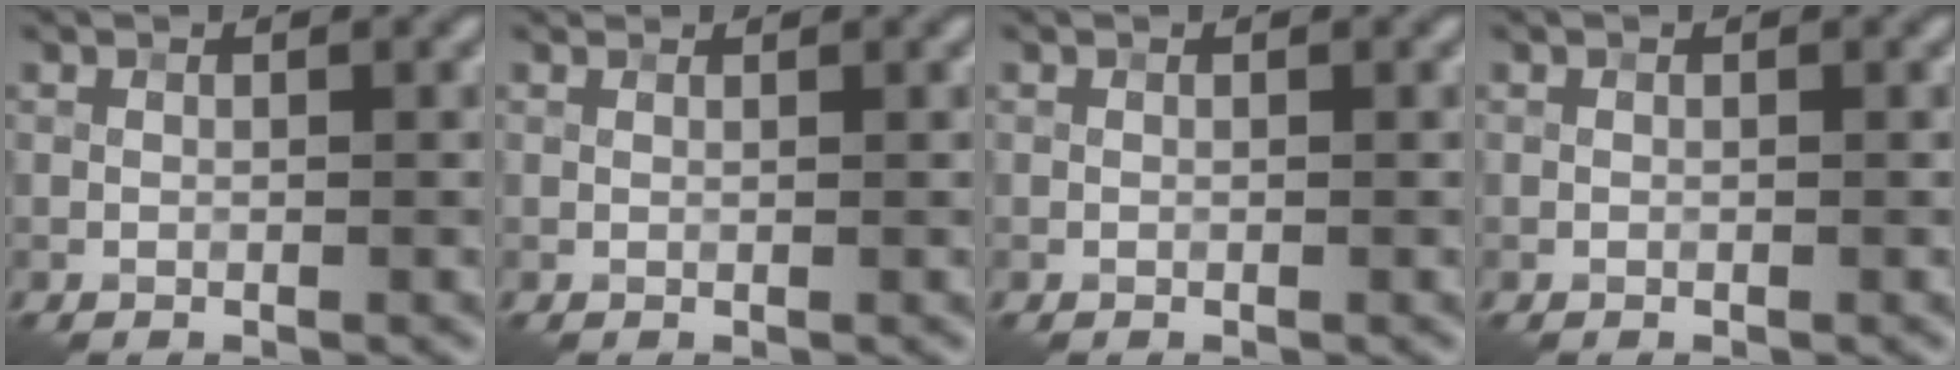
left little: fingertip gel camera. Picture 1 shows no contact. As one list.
[{"total": 1.1, "force": [1.1, 0.2, 0.3], "torque": [-0.012, 0.000, 0.010]}, {"total": 0.0}, {"total": 0.0}]